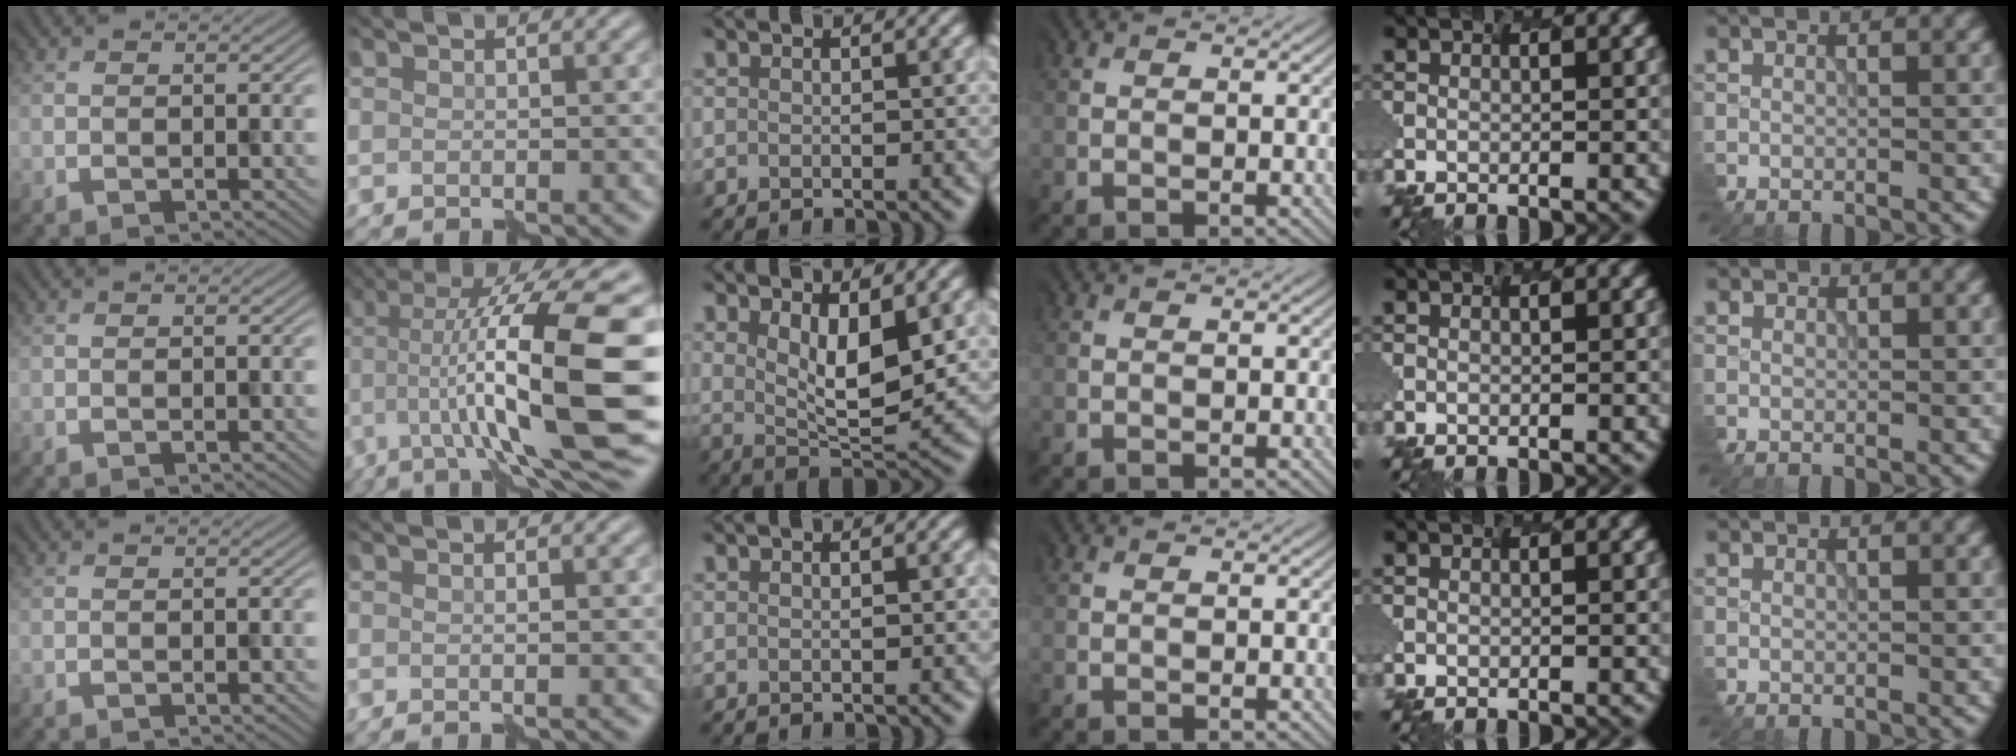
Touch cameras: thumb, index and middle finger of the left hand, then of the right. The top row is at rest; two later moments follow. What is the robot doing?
{"motion": "assemble", "object": "hinged jar"}